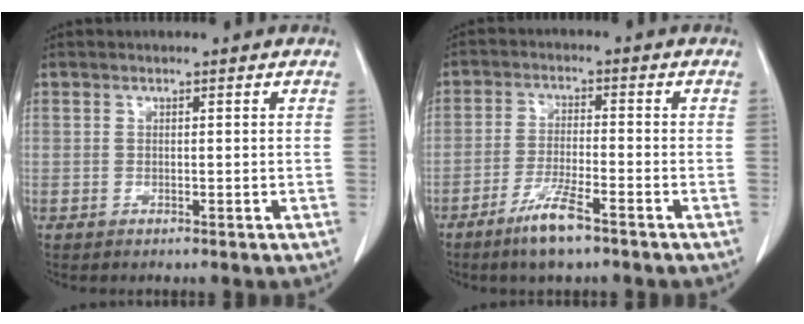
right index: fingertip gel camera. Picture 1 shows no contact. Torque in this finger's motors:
{"motor_torque": [0.66, -0.37, 0.10, 0.07]}